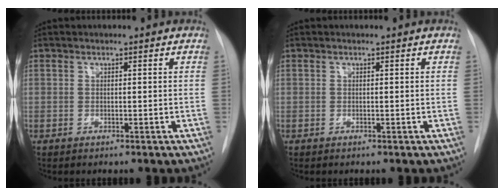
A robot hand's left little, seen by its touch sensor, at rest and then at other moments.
{"total": 0.0}